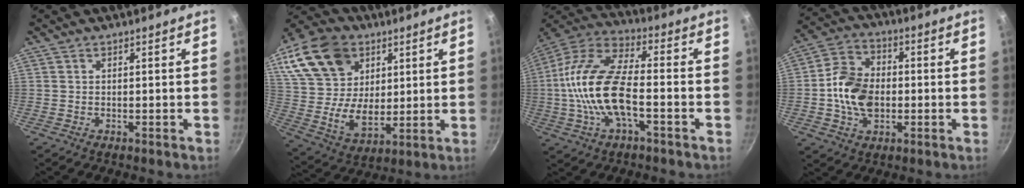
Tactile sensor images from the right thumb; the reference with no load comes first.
{"total": 23.5, "force": [10.6, 16.6, 12.8], "torque": [-0.244, -0.013, 0.203]}
{"total": 17.7, "force": [-3.2, 7.8, 15.6], "torque": [-0.298, 0.039, -0.077]}
{"total": 12.0, "force": [-1.2, 8.4, 8.4], "torque": [-0.135, 0.019, -0.033]}